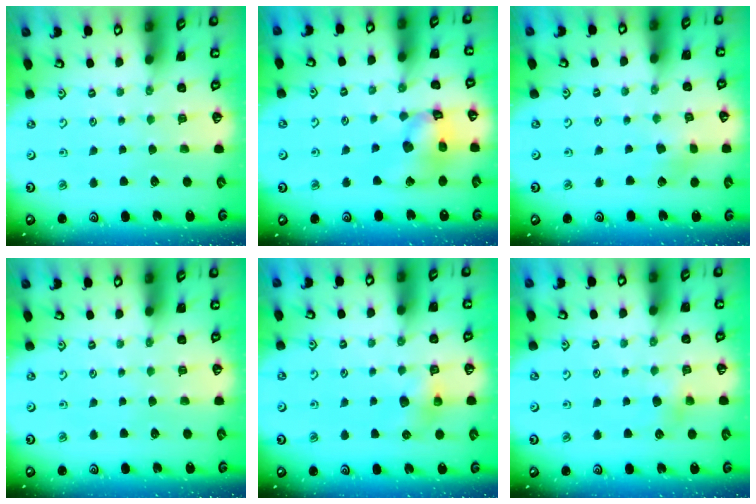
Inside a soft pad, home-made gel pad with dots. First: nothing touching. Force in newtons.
{"total": 14.1, "press": 14.0, "slide": 1.7}
{"total": 2.4, "press": 2.4, "slide": 0.2}
{"total": 0.0}
{"total": 6.3, "press": 6.3, "slide": 0.4}
{"total": 4.2, "press": 4.2, "slide": 0.7}